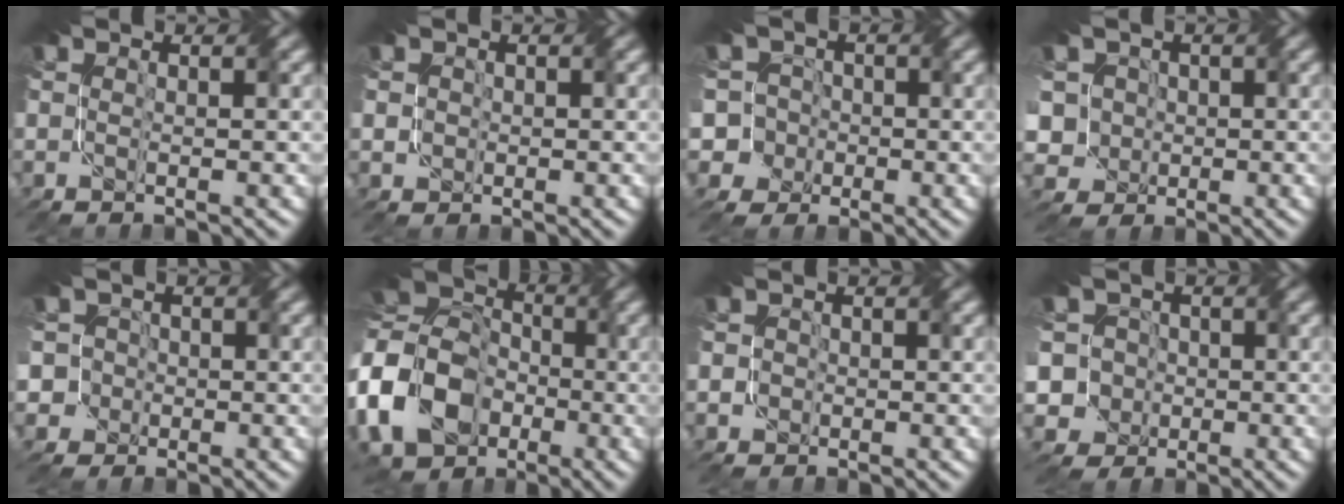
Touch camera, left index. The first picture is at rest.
{"total": 1.1, "force": [0.1, 1.1, 0.4], "torque": [-0.002, 0.009, 0.000]}
{"total": 6.5, "force": [-1.8, 6.2, 0.9], "torque": [-0.023, 0.021, -0.070]}
{"total": 5.9, "force": [0.6, 5.2, 2.6], "torque": [-0.068, 0.026, -0.025]}
{"total": 5.3, "force": [-1.1, 5.0, 1.0], "torque": [-0.025, 0.025, -0.056]}
{"total": 13.7, "force": [-3.9, 10.7, 7.7], "torque": [-0.194, 0.001, -0.090]}
{"total": 1.4, "force": [0.0, 1.3, 0.5], "torque": [0.007, 0.013, -0.012]}
{"total": 7.0, "force": [-0.7, 6.6, 2.2], "torque": [-0.057, 0.028, -0.051]}